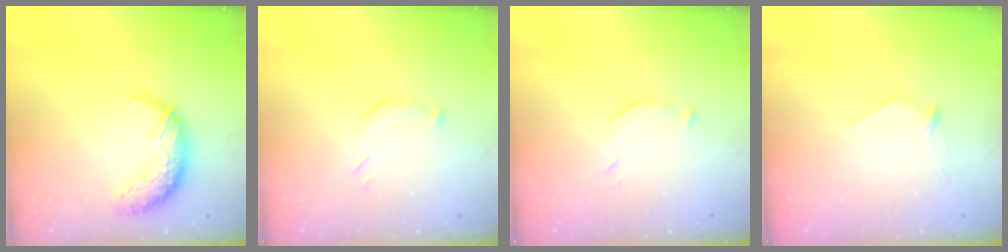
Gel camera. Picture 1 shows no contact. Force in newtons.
{"total": 6.5, "press": 6.4, "slide": 0.7}
{"total": 7.7, "press": 7.6, "slide": 0.7}
{"total": 8.3, "press": 8.2, "slide": 0.5}